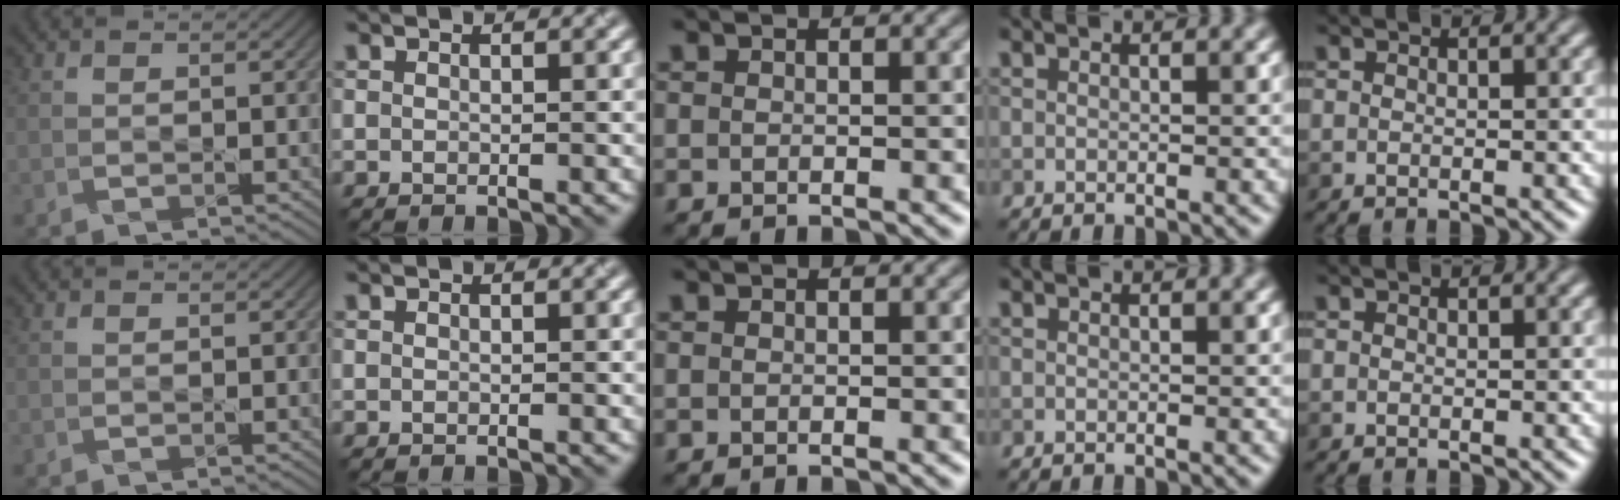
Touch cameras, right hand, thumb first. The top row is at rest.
{}